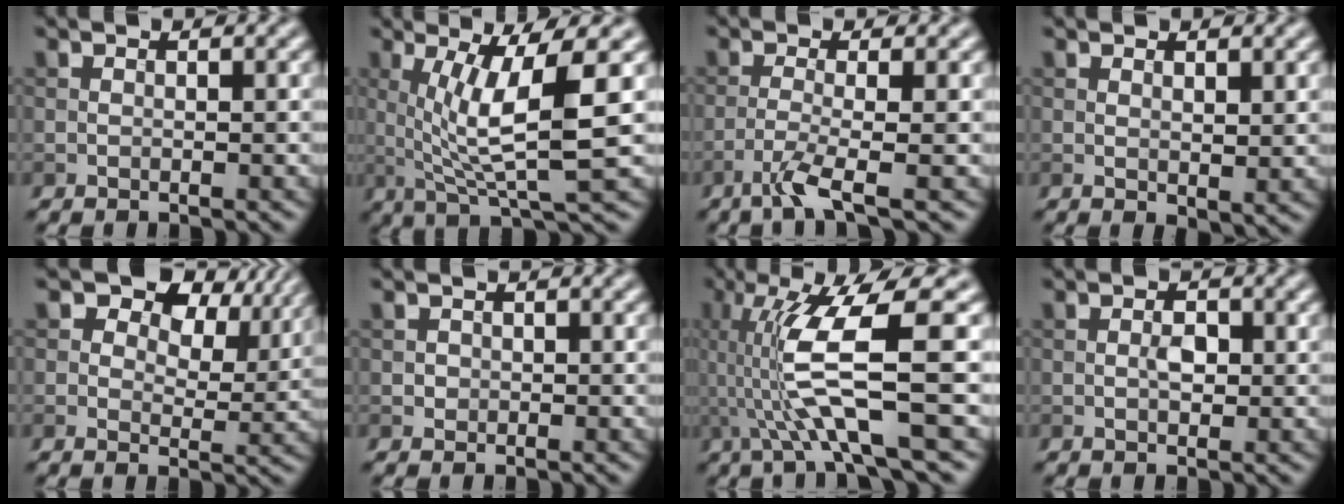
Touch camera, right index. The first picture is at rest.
{"total": 7.1, "force": [1.3, 1.3, 6.8], "torque": [-0.118, -0.007, 0.028]}
{"total": 3.3, "force": [-1.8, 0.4, 2.7], "torque": [-0.052, 0.001, -0.052]}
{"total": 1.6, "force": [0.8, 0.5, 1.4], "torque": [-0.022, -0.006, 0.018]}
{"total": 7.2, "force": [4.2, 4.2, 4.1], "torque": [-0.057, 0.000, 0.061]}
{"total": 0.7, "force": [0.0, 0.7, 0.1], "torque": [0.003, -0.002, -0.001]}
{"total": 8.3, "force": [-0.1, 1.6, 8.1], "torque": [-0.148, -0.003, 0.002]}
{"total": 1.6, "force": [-0.1, 0.9, 1.3], "torque": [-0.023, 0.003, -0.003]}